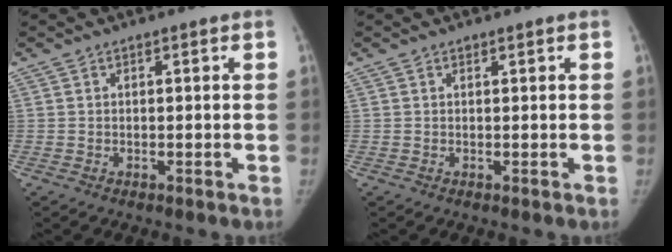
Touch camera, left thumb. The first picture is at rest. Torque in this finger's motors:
{"motor_torque": [0.57, 0.04, 0.42, -0.37, -0.02]}